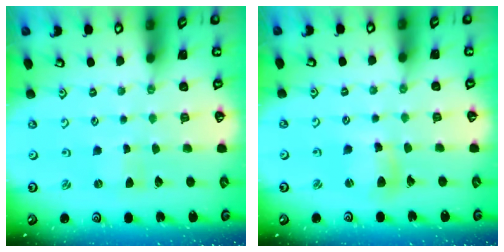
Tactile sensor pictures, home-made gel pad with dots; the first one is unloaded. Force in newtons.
{"total": 7.8, "press": 7.7, "slide": 1.3}